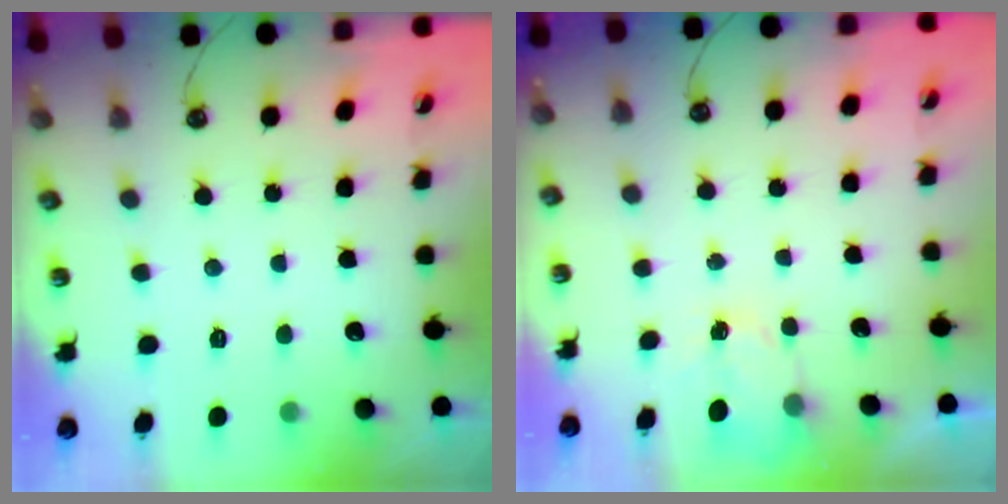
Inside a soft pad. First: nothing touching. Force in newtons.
{"total": 2.6, "press": 2.6, "slide": 0.3}